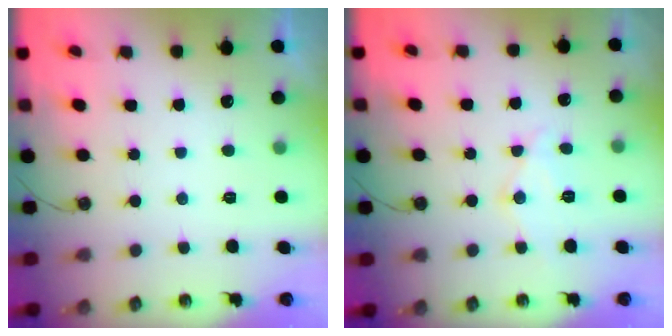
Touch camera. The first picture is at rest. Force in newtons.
{"total": 11.3, "press": 11.3, "slide": 1.1}